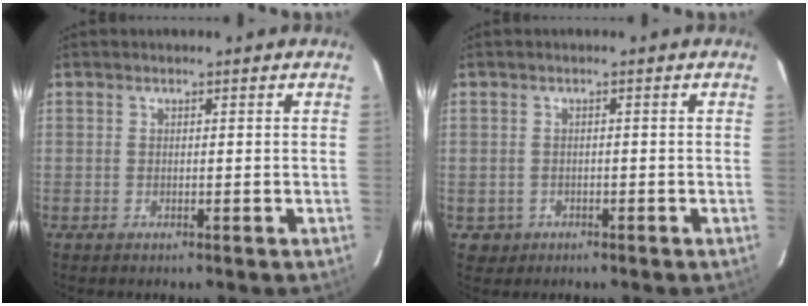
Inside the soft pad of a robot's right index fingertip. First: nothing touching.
{"total": 2.1, "force": [-0.7, 2.0, 0.0], "torque": [0.003, 0.008, -0.007]}